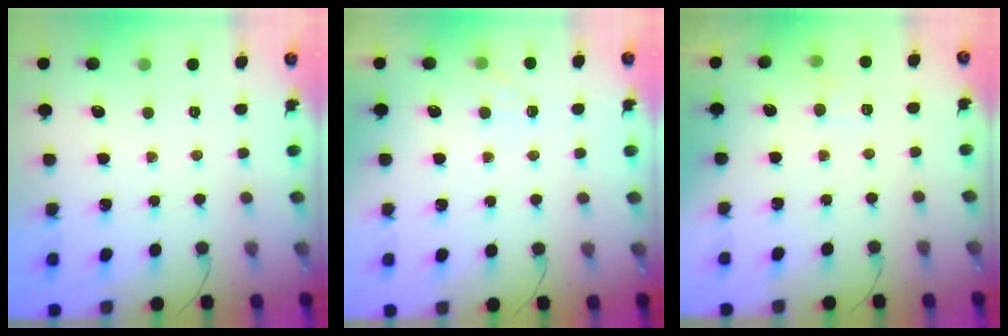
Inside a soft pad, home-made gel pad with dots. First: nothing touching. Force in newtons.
{"total": 5.2, "press": 4.9, "slide": 1.7}
{"total": 2.6, "press": 2.2, "slide": 1.4}